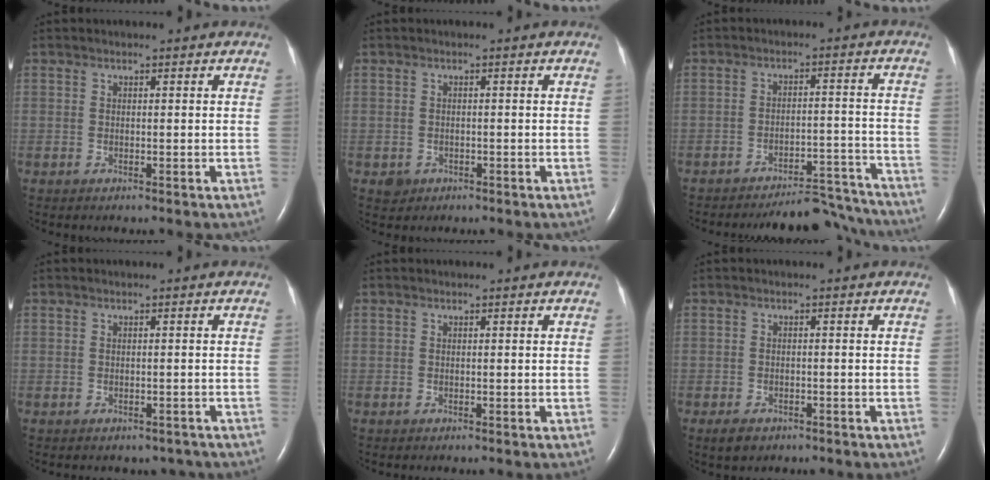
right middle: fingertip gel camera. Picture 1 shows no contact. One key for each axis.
{"total": 1.5, "fx": -0.7, "fy": 1.3, "fz": 0.2, "tx": -0.003, "ty": 0.004, "tz": -0.007}
{"total": 11.3, "fx": -11.0, "fy": 1.9, "fz": 1.3, "tx": 0.004, "ty": 0.025, "tz": -0.145}
{"total": 2.2, "fx": -1.8, "fy": 1.3, "fz": 0.2, "tx": 0.000, "ty": 0.006, "tz": -0.023}
{"total": 0.0}
{"total": 2.4, "fx": -1.6, "fy": 1.4, "fz": 1.0, "tx": -0.019, "ty": 0.000, "tz": -0.017}